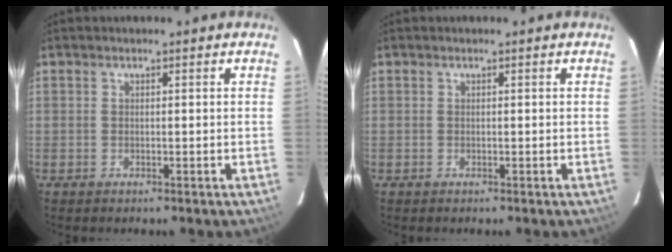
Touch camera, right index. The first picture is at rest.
{"total": 0.0}